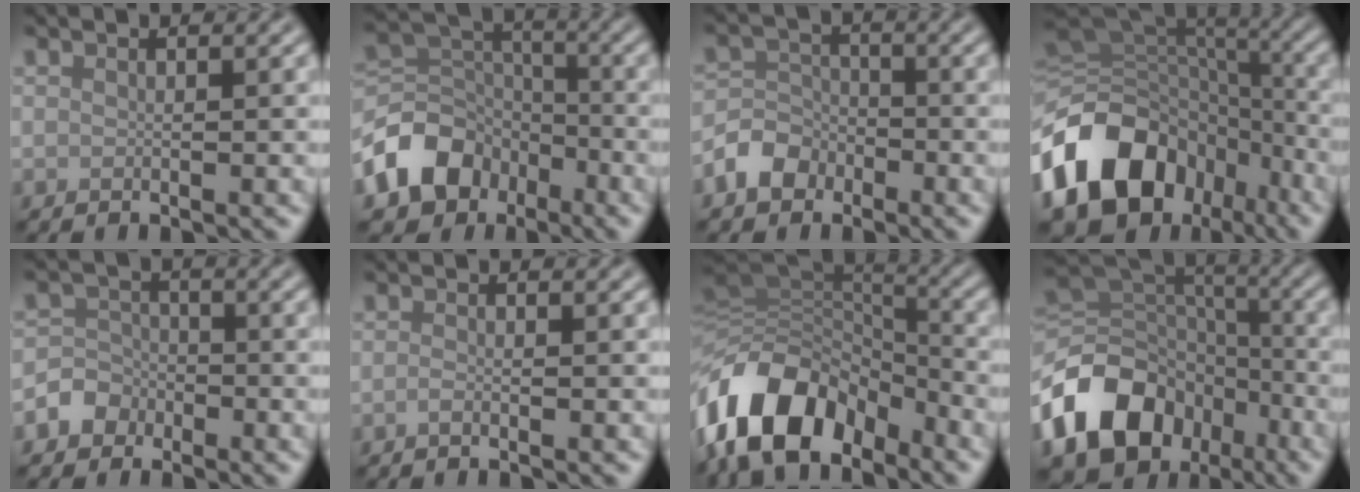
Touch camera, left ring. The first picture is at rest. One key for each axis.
{"total": 7.7, "fx": -4.3, "fy": 5.6, "fz": 3.1, "tx": -0.053, "ty": -0.001, "tz": -0.090}
{"total": 3.4, "fx": -2.0, "fy": 2.5, "fz": 0.9, "tx": -0.017, "ty": 0.006, "tz": -0.048}
{"total": 15.9, "fx": -6.4, "fy": 11.7, "fz": 8.7, "tx": -0.185, "ty": -0.018, "tz": -0.104}
{"total": 2.7, "fx": -1.5, "fy": 2.2, "fz": 0.3, "tx": 0.011, "ty": 0.009, "tz": -0.040}
{"total": 0.6, "fx": -0.4, "fy": 0.1, "fz": 0.4, "tx": -0.008, "ty": -0.001, "tz": -0.010}
{"total": 11.1, "fx": -6.0, "fy": 6.8, "fz": 6.3, "tx": -0.112, "ty": 0.015, "tz": -0.120}
{"total": 13.1, "fx": -6.2, "fy": 9.4, "fz": 6.7, "tx": -0.146, "ty": 0.002, "tz": -0.110}